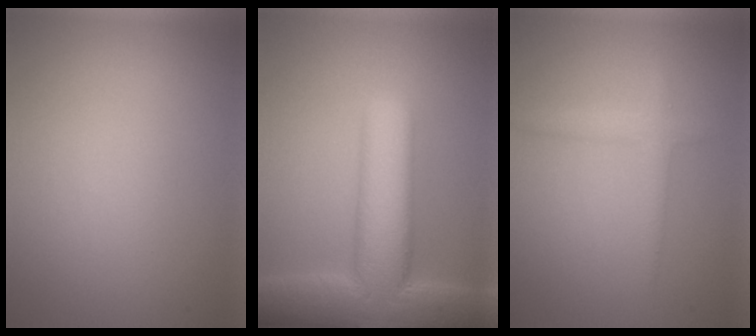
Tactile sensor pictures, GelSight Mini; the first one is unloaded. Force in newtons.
{"total": 11.5, "press": 11.4, "slide": 0.7}
{"total": 1.8, "press": 1.8, "slide": 0.2}